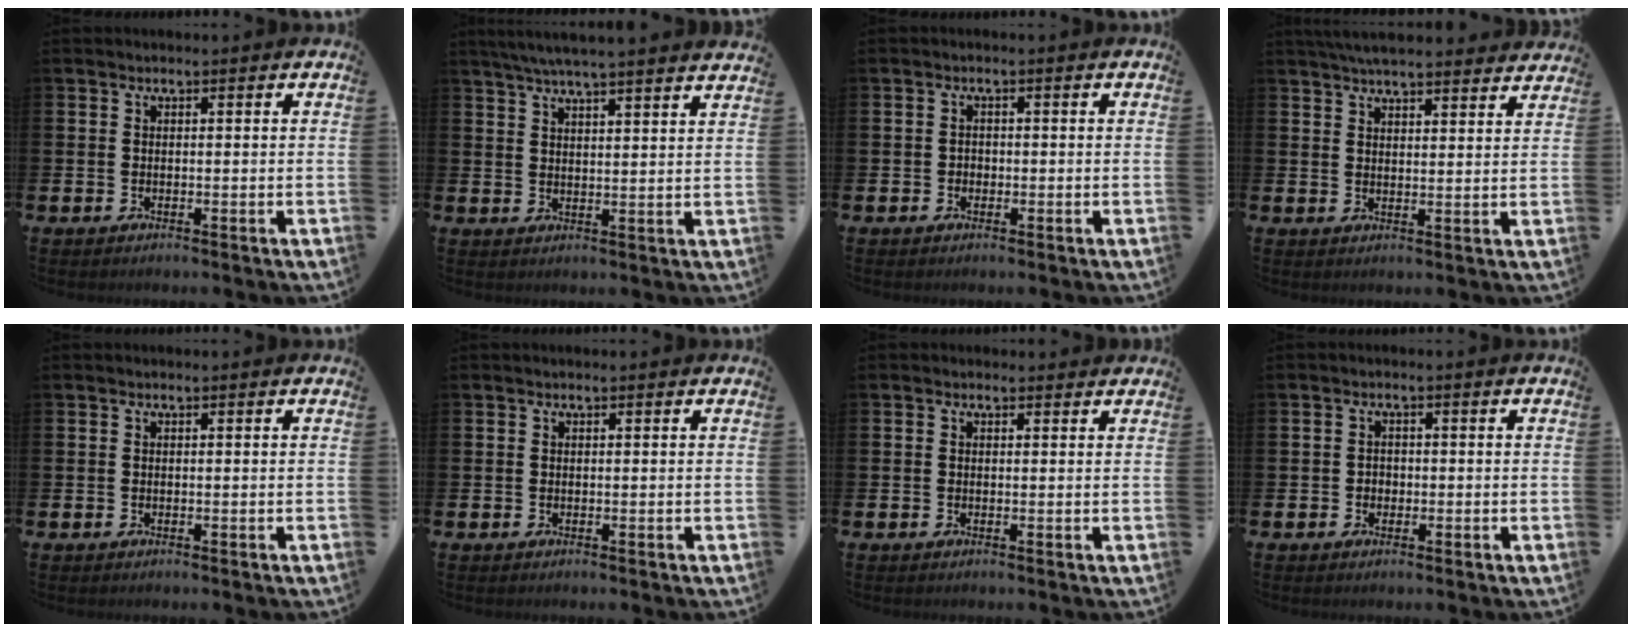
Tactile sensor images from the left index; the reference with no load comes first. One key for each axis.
{"total": 5.4, "fx": 5.1, "fy": -0.4, "fz": 1.5, "tx": -0.049, "ty": -0.017, "tz": 0.093}
{"total": 1.0, "fx": -0.4, "fy": 0.9, "fz": 0.2, "tx": -0.001, "ty": 0.004, "tz": -0.010}
{"total": 5.0, "fx": 4.9, "fy": 0.5, "fz": 1.1, "tx": -0.025, "ty": -0.020, "tz": 0.089}
{"total": 0.0}
{"total": 0.0}
{"total": 0.6, "fx": 0.4, "fy": 0.4, "fz": 0.2, "tx": 0.005, "ty": 0.002, "tz": 0.004}
{"total": 1.3, "fx": -0.4, "fy": 1.2, "fz": 0.3, "tx": 0.004, "ty": 0.001, "tz": -0.012}